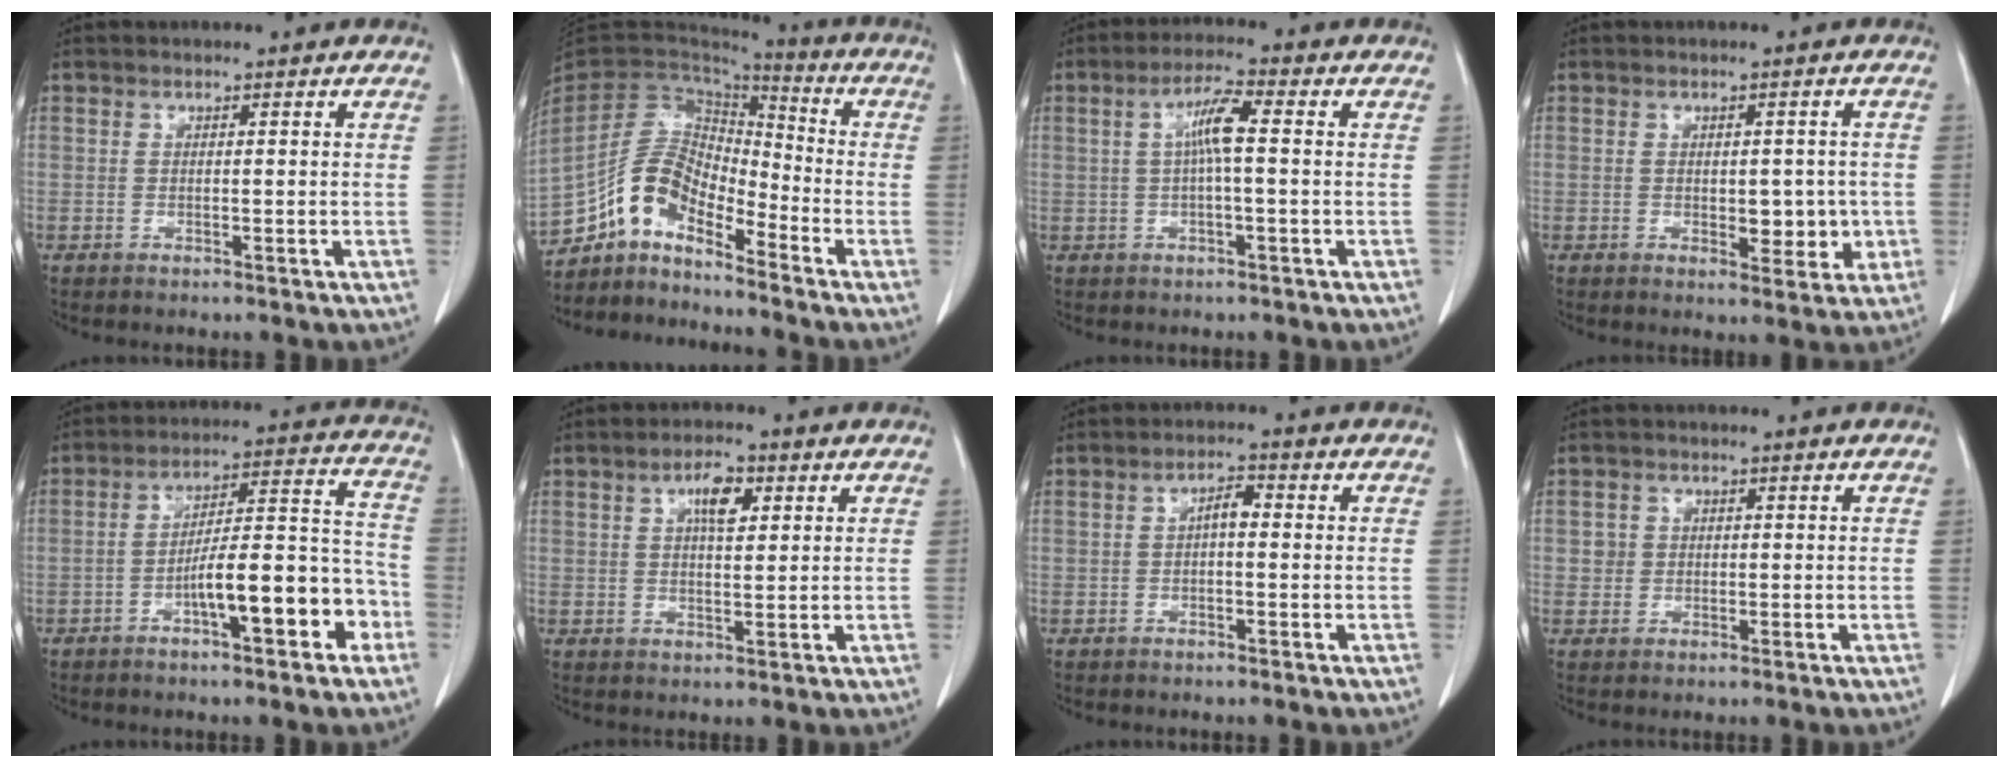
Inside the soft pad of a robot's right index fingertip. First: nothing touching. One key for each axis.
{"total": 10.1, "fx": -7.8, "fy": 4.0, "fz": 5.1, "tx": -0.102, "ty": 0.041, "tz": -0.148}
{"total": 5.2, "fx": 0.6, "fy": 0.5, "fz": 5.1, "tx": -0.095, "ty": 0.012, "tz": 0.009}
{"total": 4.8, "fx": -0.5, "fy": 2.7, "fz": 3.9, "tx": -0.036, "ty": 0.000, "tz": 0.001}
{"total": 12.3, "fx": -5.1, "fy": 2.7, "fz": 10.8, "tx": -0.160, "ty": 0.033, "tz": -0.074}
{"total": 4.7, "fx": 1.9, "fy": 1.6, "fz": 4.0, "tx": -0.070, "ty": 0.004, "tz": 0.031}
{"total": 2.6, "fx": 0.0, "fy": 0.9, "fz": 2.4, "tx": -0.038, "ty": 0.010, "tz": -0.002}
{"total": 1.8, "fx": 0.3, "fy": 1.7, "fz": 0.1, "tx": 0.007, "ty": 0.003, "tz": 0.001}